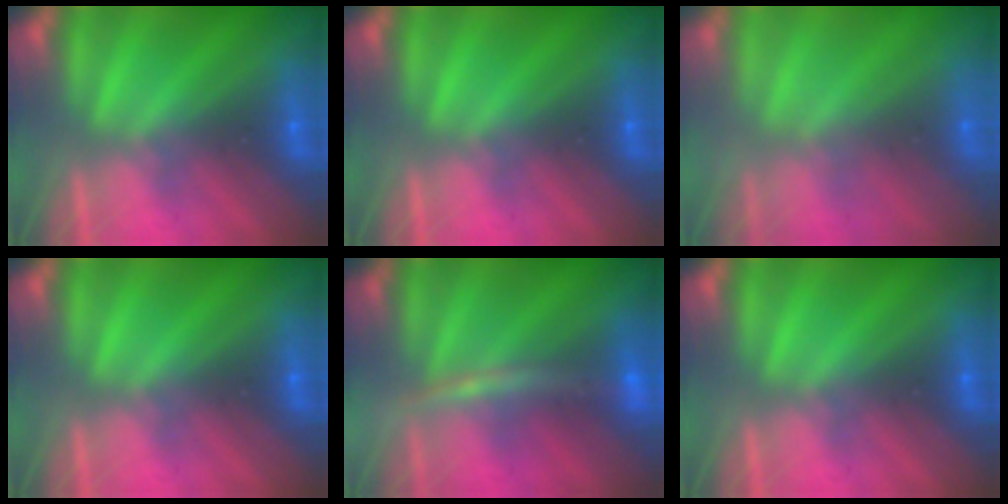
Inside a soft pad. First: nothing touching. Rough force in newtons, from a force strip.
{"total": 0.0}
{"total": 9.4}
{"total": 0.0}
{"total": 2.5}
{"total": 0.0}